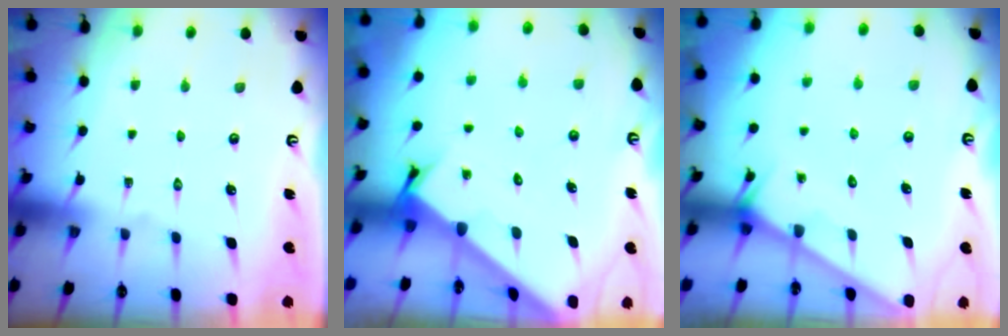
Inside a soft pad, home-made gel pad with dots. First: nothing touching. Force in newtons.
{"total": 2.4, "press": 2.4, "slide": 0.2}
{"total": 2.2, "press": 2.2, "slide": 0.2}